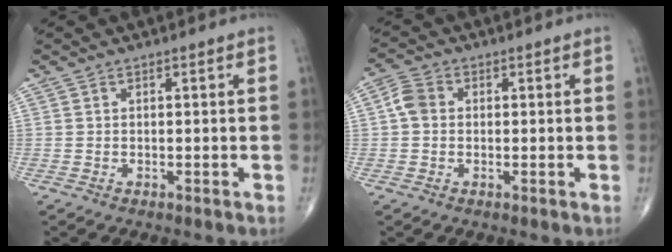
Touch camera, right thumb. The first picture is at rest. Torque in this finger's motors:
{"motor_torque": [0.01, 0.01, 0.06, -0.05, 0.00]}